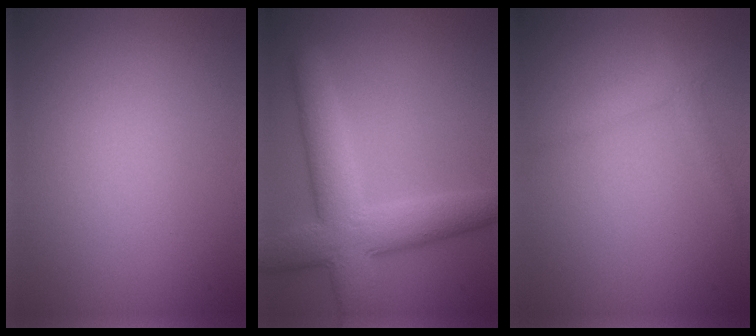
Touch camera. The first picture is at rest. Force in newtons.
{"total": 7.9, "press": 7.9, "slide": 0.5}
{"total": 1.5, "press": 1.5, "slide": 0.1}